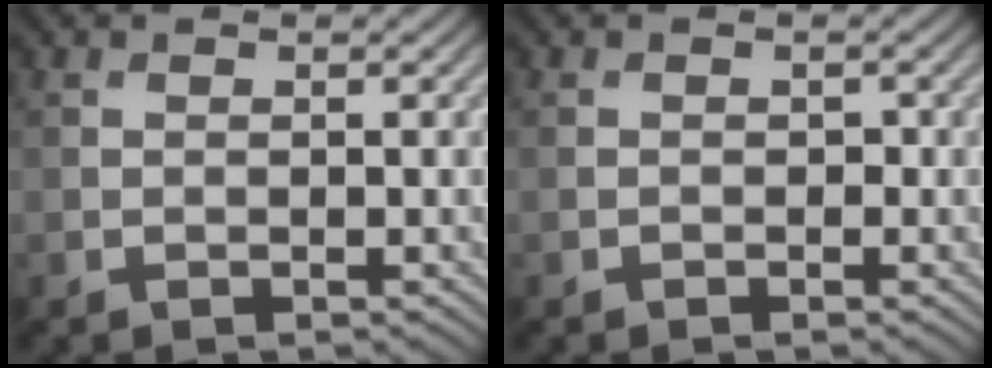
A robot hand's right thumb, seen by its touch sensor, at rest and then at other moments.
{"total": 0.7, "force": [-0.4, 0.5, 0.3], "torque": [-0.003, -0.002, -0.008]}